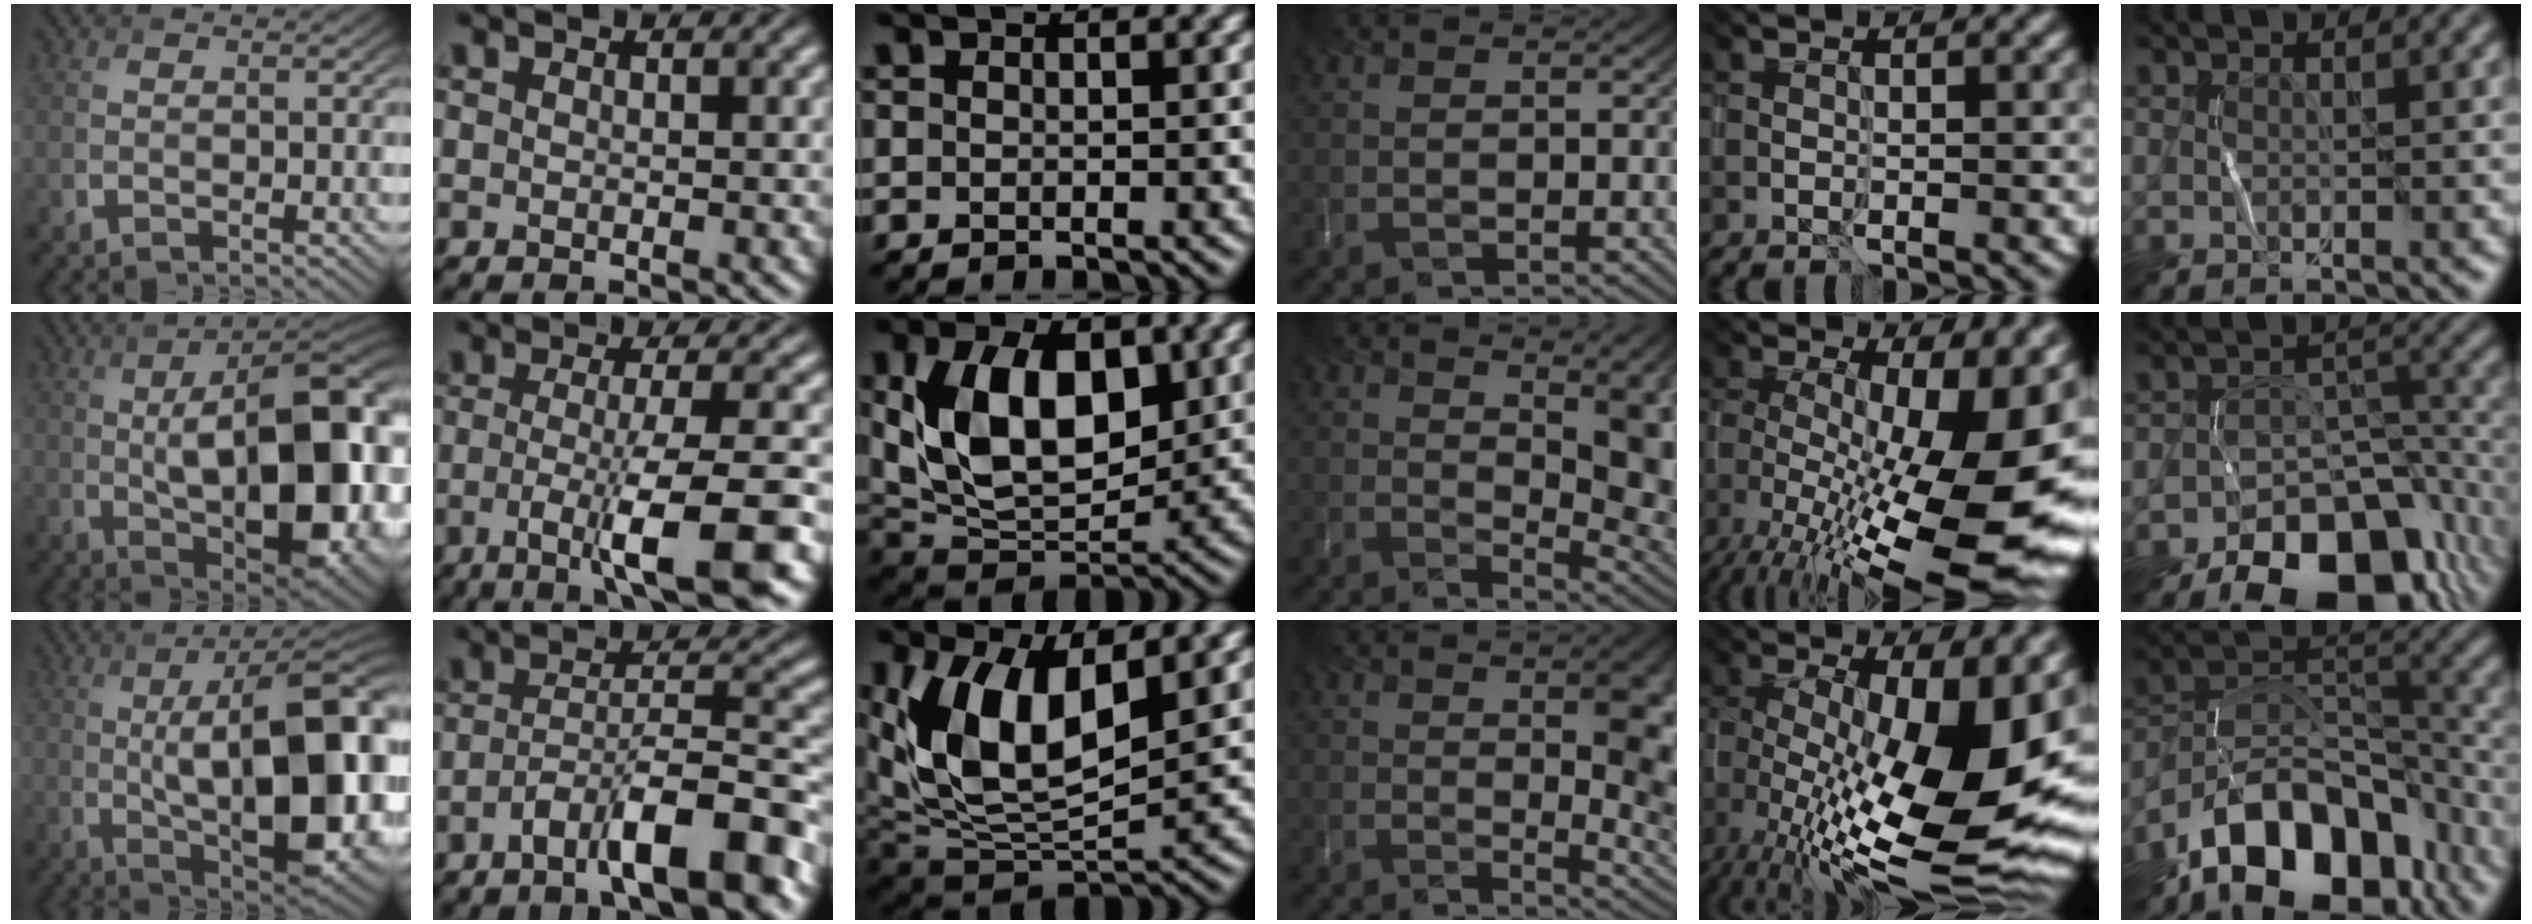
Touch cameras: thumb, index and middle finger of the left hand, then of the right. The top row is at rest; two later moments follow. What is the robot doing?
{"motion": "wrap", "object": "string"}